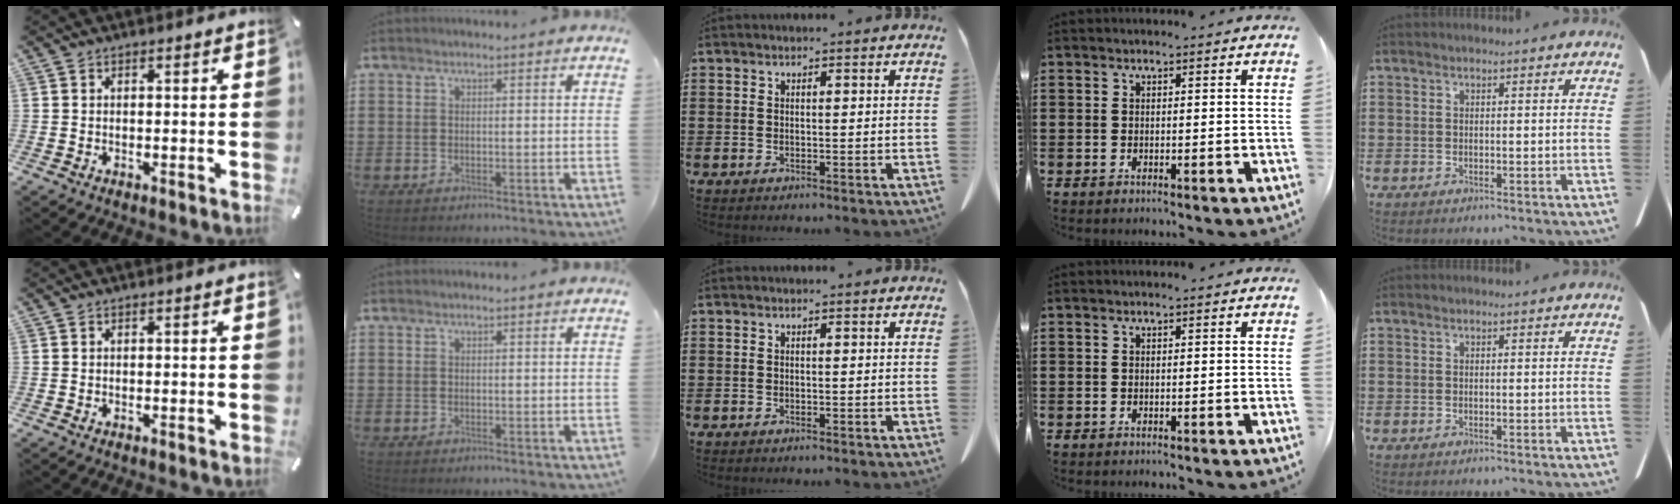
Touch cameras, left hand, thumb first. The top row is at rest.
{}